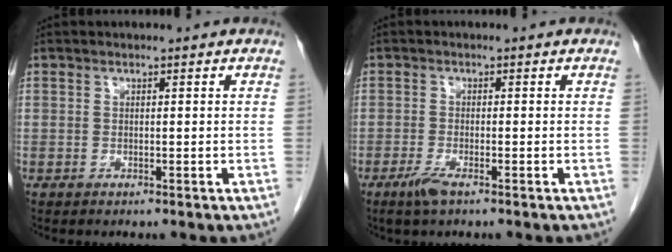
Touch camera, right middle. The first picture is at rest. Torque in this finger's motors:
{"motor_torque": [0.09, 0.07, 0.02, 0.03]}